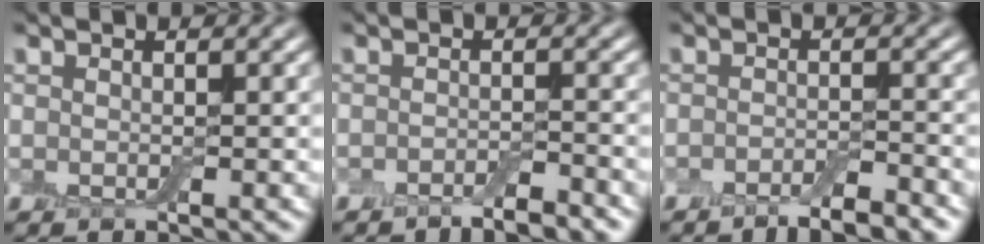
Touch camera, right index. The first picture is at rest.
{"total": 2.0, "force": [-1.7, 0.2, 1.0], "torque": [-0.013, 0.001, -0.030]}
{"total": 3.0, "force": [-2.4, 0.4, 1.7], "torque": [-0.024, 0.002, -0.041]}